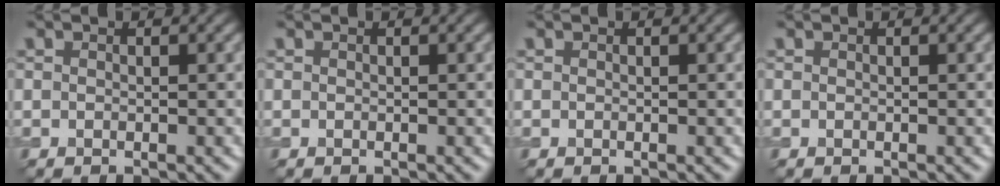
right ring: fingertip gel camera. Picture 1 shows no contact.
{"total": 0.0}
{"total": 0.0}
{"total": 0.0}